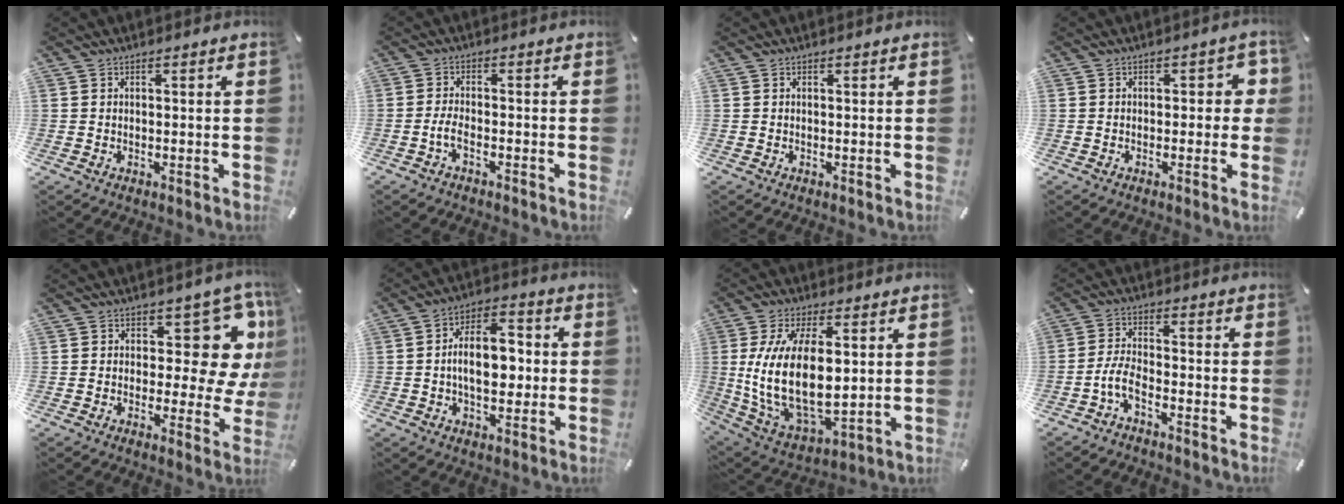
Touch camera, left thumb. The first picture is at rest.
{"total": 3.5, "force": [-1.9, 1.1, 2.7], "torque": [-0.059, 0.004, -0.037]}
{"total": 0.0}
{"total": 4.2, "force": [-0.1, 2.5, 3.3], "torque": [-0.041, 0.004, -0.009]}
{"total": 13.5, "force": [5.9, 7.4, 9.6], "torque": [-0.097, -0.058, 0.101]}
{"total": 11.2, "force": [-1.1, 7.1, 8.6], "torque": [-0.126, 0.011, -0.020]}
{"total": 18.5, "force": [2.5, 10.1, 15.3], "torque": [-0.321, -0.015, 0.046]}
{"total": 5.8, "force": [-3.5, 2.3, 4.0], "torque": [-0.093, 0.007, -0.068]}